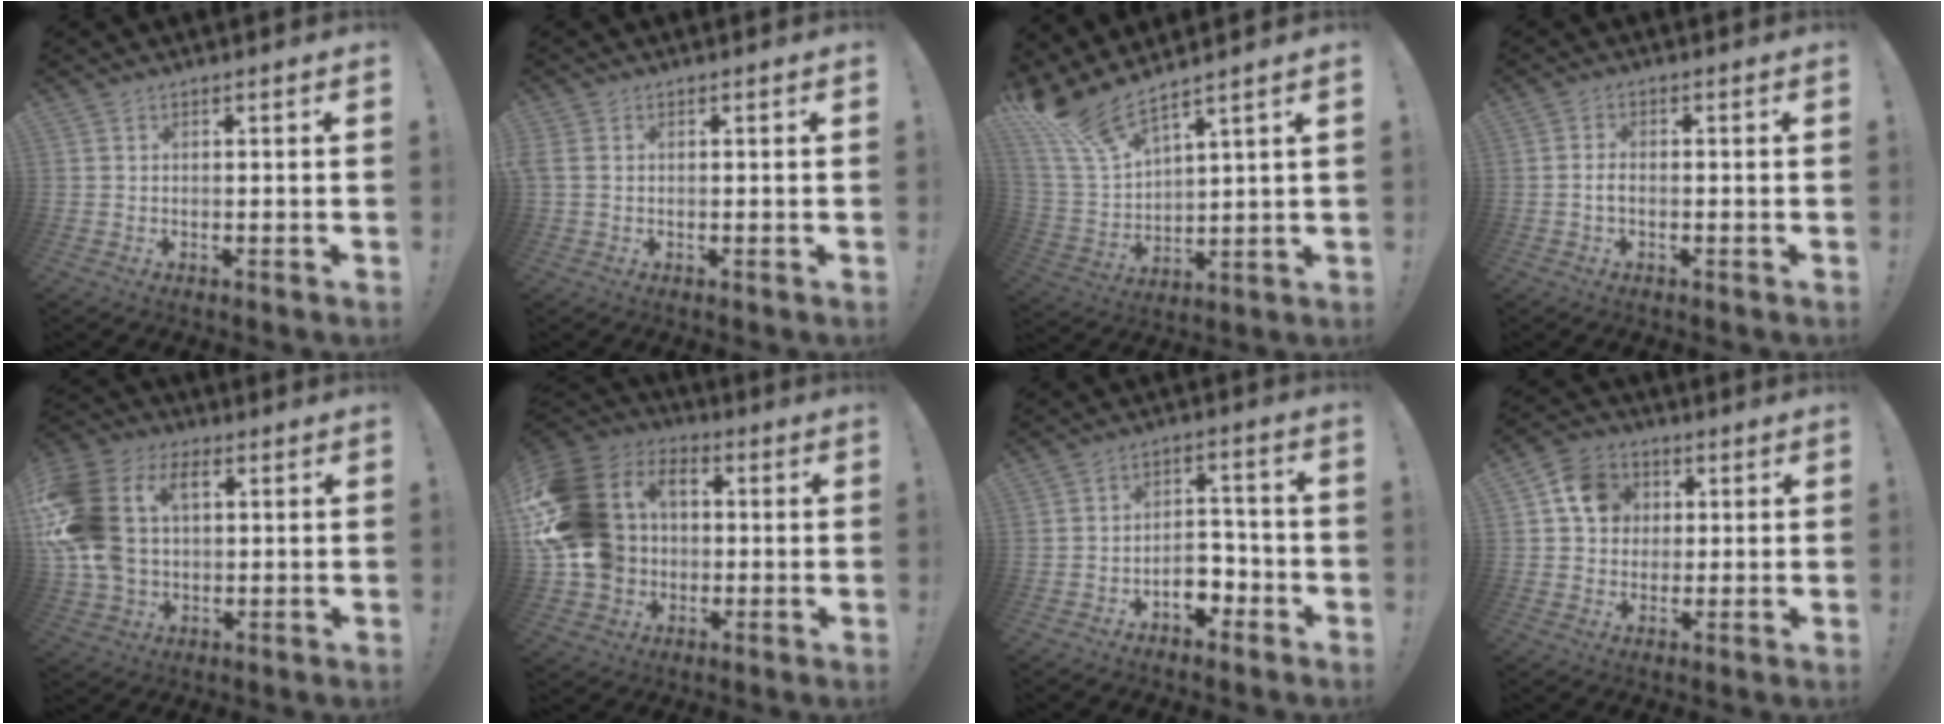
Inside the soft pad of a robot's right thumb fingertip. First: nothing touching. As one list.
[{"total": 1.8, "force": [0.4, 1.4, 1.1], "torque": [-0.037, 0.005, 0.009]}, {"total": 12.0, "force": [10.1, 2.6, 6.0], "torque": [-0.137, -0.069, 0.187]}, {"total": 2.3, "force": [-0.8, 1.1, 1.9], "torque": [-0.040, 0.010, -0.013]}, {"total": 19.5, "force": [4.6, 14.0, 12.8], "torque": [-0.277, -0.004, 0.086]}, {"total": 20.4, "force": [1.8, 17.1, 10.9], "torque": [-0.224, 0.006, 0.054]}, {"total": 8.0, "force": [-3.6, 5.5, 4.5], "torque": [-0.069, 0.022, -0.060]}, {"total": 10.5, "force": [2.6, 9.2, 4.3], "torque": [-0.055, 0.003, 0.052]}]